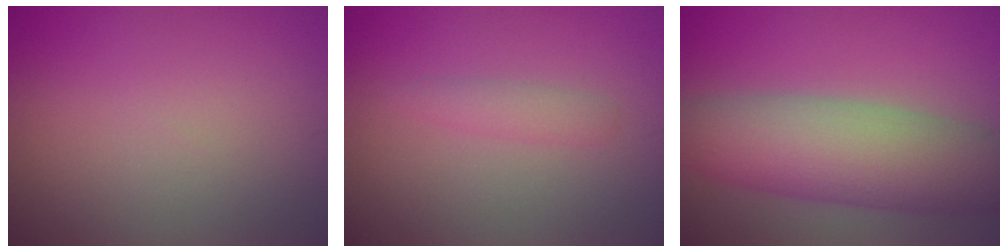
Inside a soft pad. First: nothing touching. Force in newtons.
{"total": 1.3, "press": 1.3, "slide": 0.0}
{"total": 9.1, "press": 9.1, "slide": 0.2}